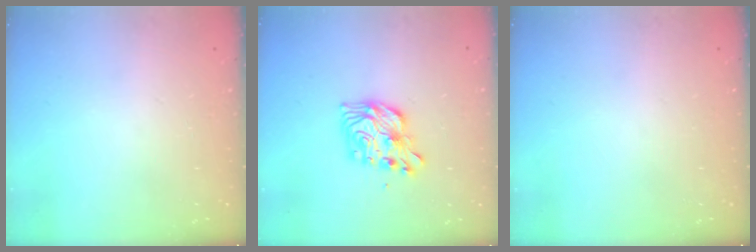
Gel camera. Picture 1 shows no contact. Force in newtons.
{"total": 10.5, "press": 10.5, "slide": 1.0}
{"total": 0.0}